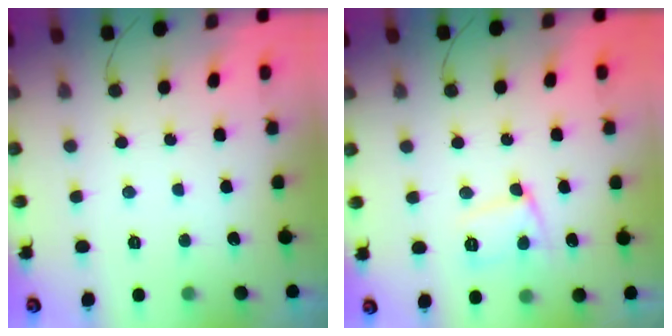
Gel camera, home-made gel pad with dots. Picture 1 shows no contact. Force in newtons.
{"total": 10.4, "press": 10.4, "slide": 0.9}